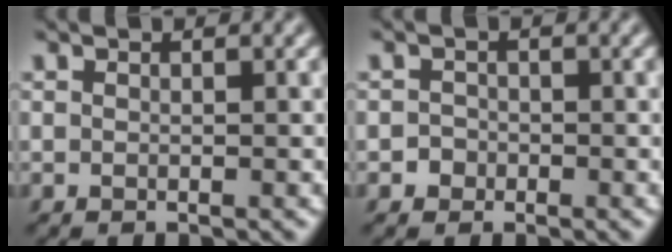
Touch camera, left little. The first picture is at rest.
{"total": 1.1, "force": [-0.5, 1.0, 0.0], "torque": [0.011, 0.001, -0.014]}